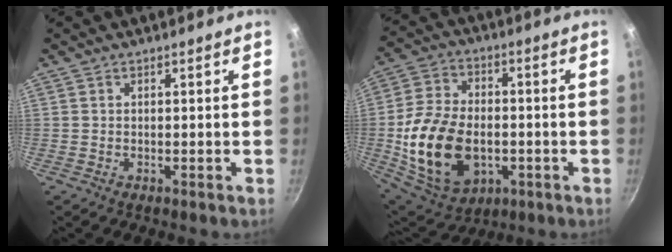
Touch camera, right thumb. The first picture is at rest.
{"total": 20.0, "force": [-3.6, 13.2, 14.6], "torque": [-0.265, 0.014, -0.049]}